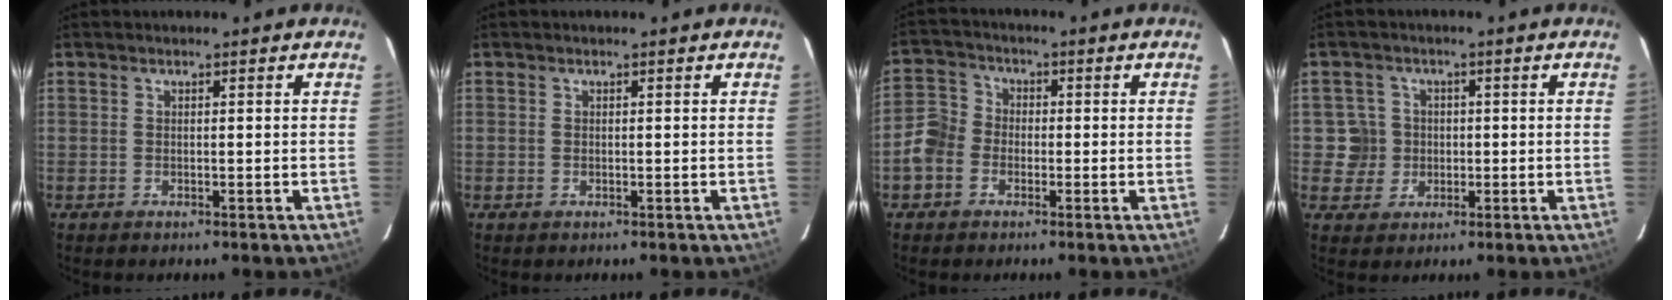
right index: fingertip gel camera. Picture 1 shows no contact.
{"total": 0.0}
{"total": 6.5, "force": [-2.6, 5.4, 2.4], "torque": [-0.050, 0.022, -0.059]}
{"total": 4.9, "force": [-0.2, 4.9, 0.4], "torque": [-0.003, 0.016, 0.002]}